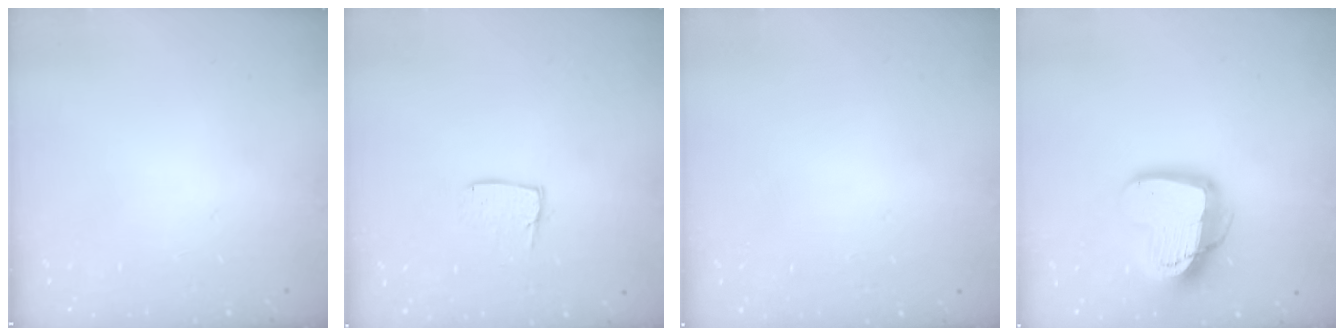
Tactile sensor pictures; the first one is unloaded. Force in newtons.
{"total": 6.7, "press": 6.7, "slide": 0.5}
{"total": 0.0}
{"total": 15.5, "press": 15.4, "slide": 1.4}